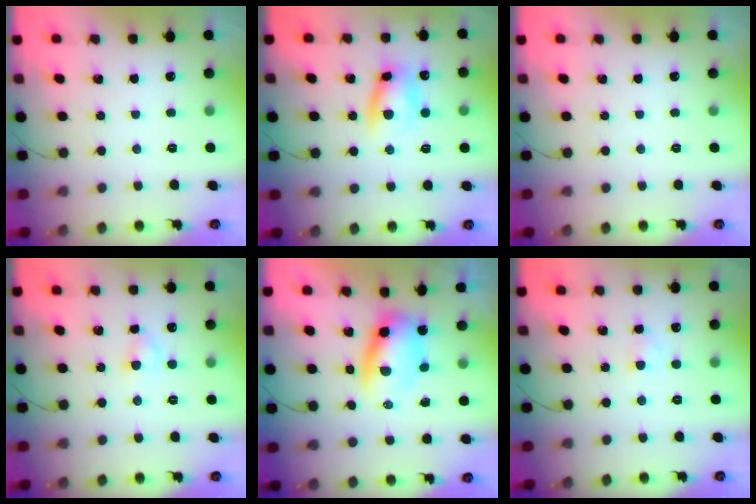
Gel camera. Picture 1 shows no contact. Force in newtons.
{"total": 9.7, "press": 9.5, "slide": 1.8}
{"total": 0.0}
{"total": 2.8, "press": 2.6, "slide": 1.1}
{"total": 7.0, "press": 6.9, "slide": 1.4}
{"total": 1.8, "press": 1.5, "slide": 0.9}